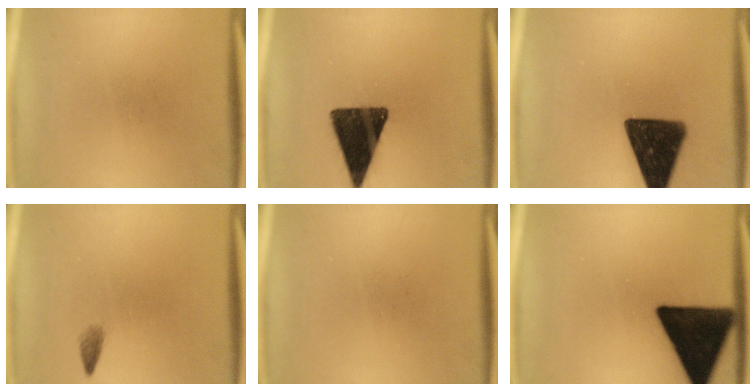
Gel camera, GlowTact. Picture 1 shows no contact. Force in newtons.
{"total": 14.9}
{"total": 16.3}
{"total": 1.0}
{"total": 0.0}
{"total": 19.5}